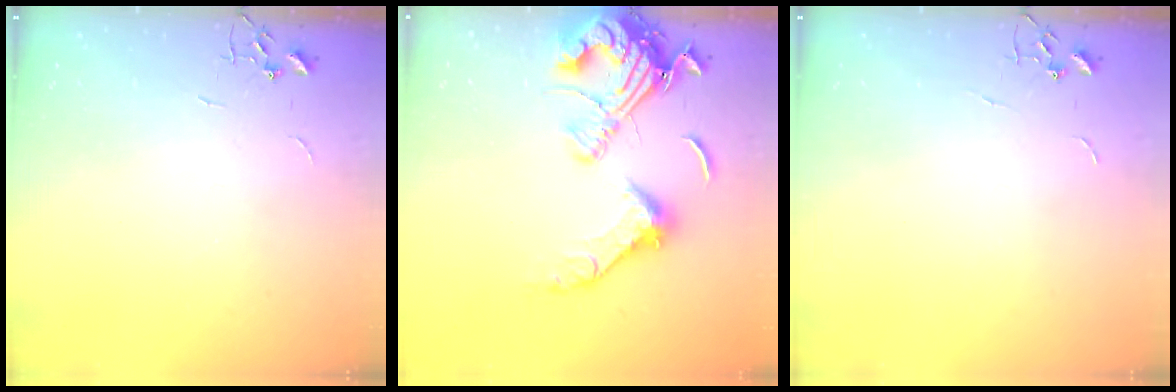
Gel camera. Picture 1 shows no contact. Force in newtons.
{"total": 19.3, "press": 19.1, "slide": 2.7}
{"total": 0.0}